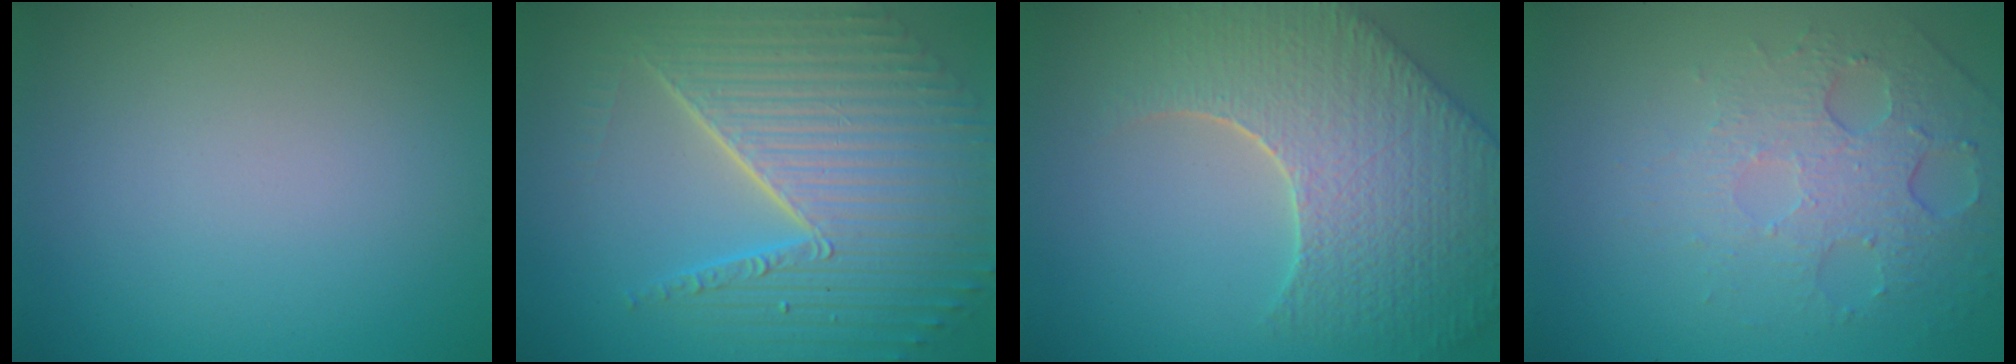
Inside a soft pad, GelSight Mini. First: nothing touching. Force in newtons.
{"total": 10.1, "press": 6.5, "slide": 7.7}
{"total": 9.1, "press": 6.4, "slide": 6.4}
{"total": 5.2, "press": 3.3, "slide": 3.9}